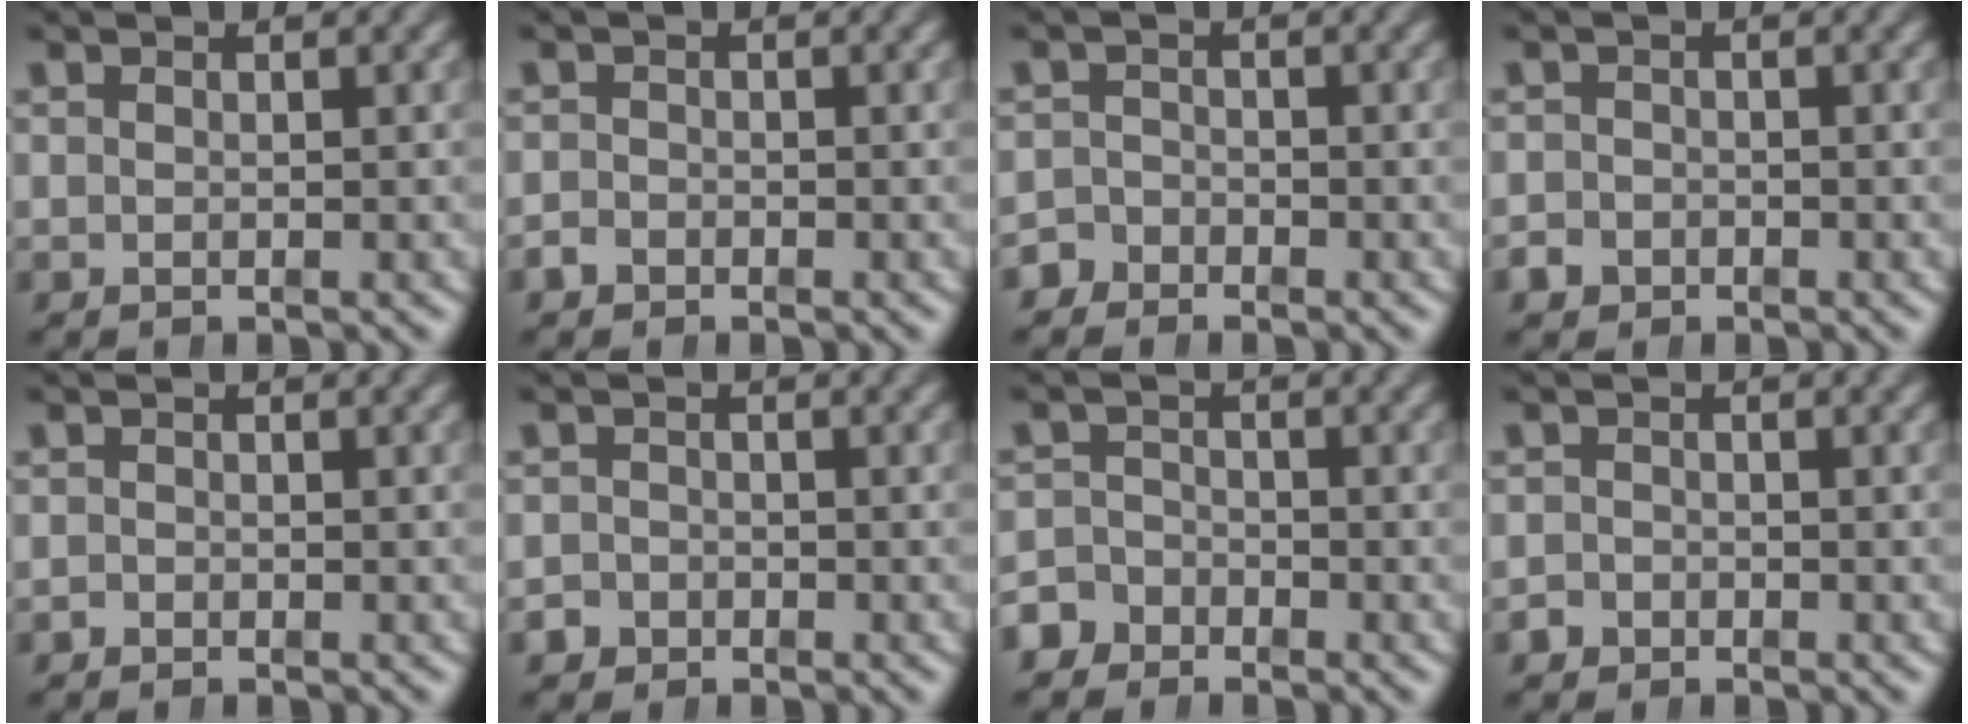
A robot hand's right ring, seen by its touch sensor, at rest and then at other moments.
{"total": 1.3, "force": [-1.0, 0.7, 0.0], "torque": [-0.001, -0.010, -0.016]}
{"total": 2.5, "force": [-2.1, 1.3, -0.2], "torque": [0.003, -0.014, -0.036]}
{"total": 2.0, "force": [-1.3, 1.5, 0.1], "torque": [-0.005, -0.017, -0.019]}
{"total": 0.6, "force": [-0.6, 0.0, -0.2], "torque": [0.003, -0.009, -0.007]}
{"total": 2.2, "force": [-1.5, 1.6, -0.1], "torque": [-0.001, -0.017, -0.022]}
{"total": 3.2, "force": [-2.6, 1.9, 0.2], "torque": [-0.003, -0.013, -0.044]}
{"total": 1.7, "force": [-1.3, 1.1, -0.1], "torque": [0.001, -0.015, -0.018]}